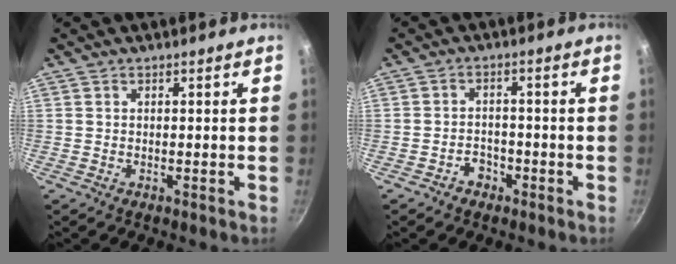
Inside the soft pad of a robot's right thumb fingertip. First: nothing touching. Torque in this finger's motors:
{"motor_torque": [-0.11, 0.19, -0.25, -0.13, -0.01]}